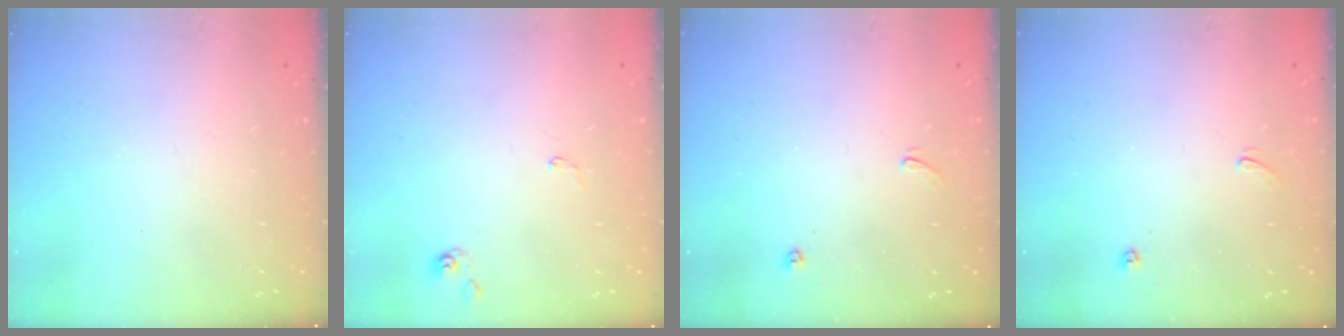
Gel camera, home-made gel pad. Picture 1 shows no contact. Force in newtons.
{"total": 0.6, "press": 0.6, "slide": 0.1}
{"total": 3.3, "press": 3.2, "slide": 0.4}
{"total": 3.3, "press": 3.2, "slide": 0.4}